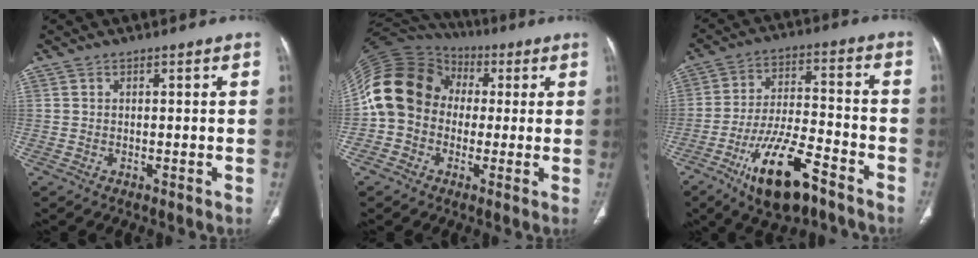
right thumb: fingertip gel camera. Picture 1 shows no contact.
{"total": 15.8, "force": [0.2, 13.5, 8.3], "torque": [-0.153, 0.038, -0.004]}
{"total": 15.3, "force": [-9.1, 5.4, 11.1], "torque": [-0.194, 0.051, -0.152]}